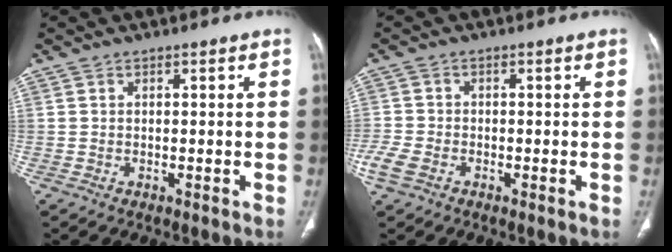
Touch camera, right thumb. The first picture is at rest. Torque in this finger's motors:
{"motor_torque": [0.89, 0.29, 0.40, -0.81, 0.20]}